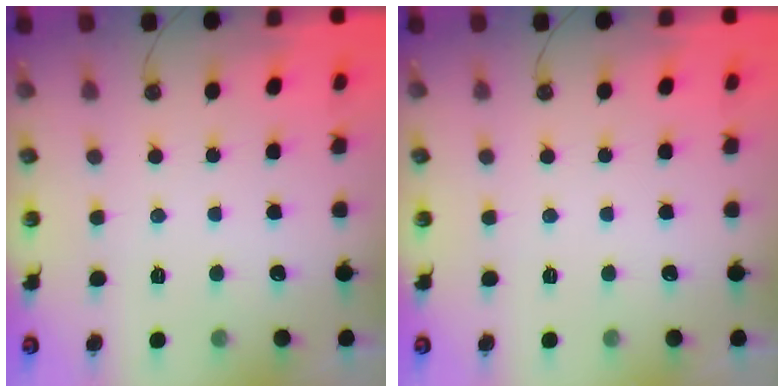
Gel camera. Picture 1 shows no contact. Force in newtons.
{"total": 0.0}